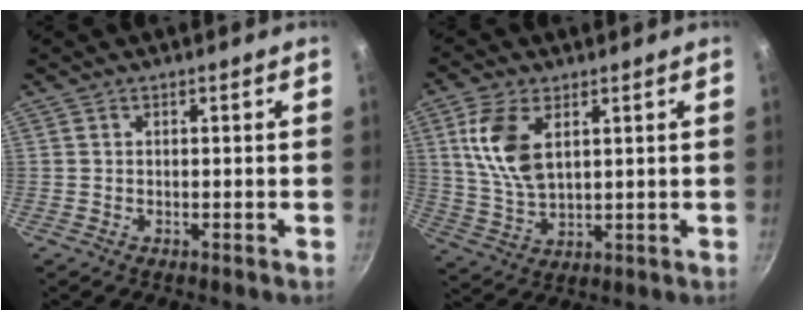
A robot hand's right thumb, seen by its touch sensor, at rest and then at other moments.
{"total": 10.3, "force": [3.3, 5.5, 8.0], "torque": [-0.156, -0.015, 0.071]}